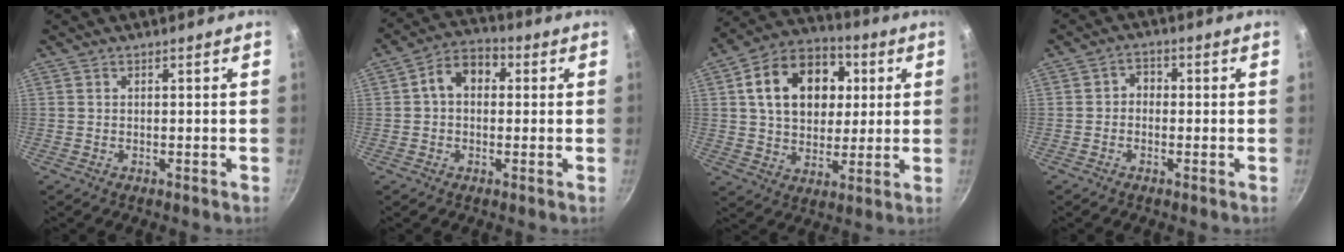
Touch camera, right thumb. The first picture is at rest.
{"total": 7.8, "force": [1.1, 5.7, 5.1], "torque": [-0.056, 0.022, 0.002]}
{"total": 19.0, "force": [4.4, 13.9, 12.2], "torque": [-0.168, 0.016, 0.065]}
{"total": 2.6, "force": [-0.6, 2.2, 1.3], "torque": [-0.006, 0.012, -0.016]}